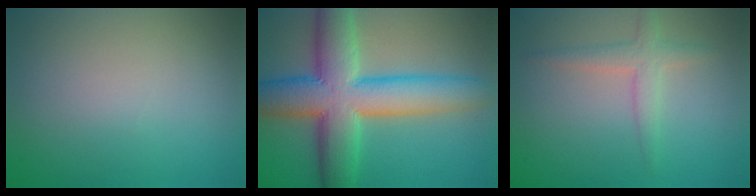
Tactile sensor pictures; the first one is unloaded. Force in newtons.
{"total": 11.5, "press": 11.5, "slide": 0.3}
{"total": 2.4, "press": 2.4, "slide": 0.1}